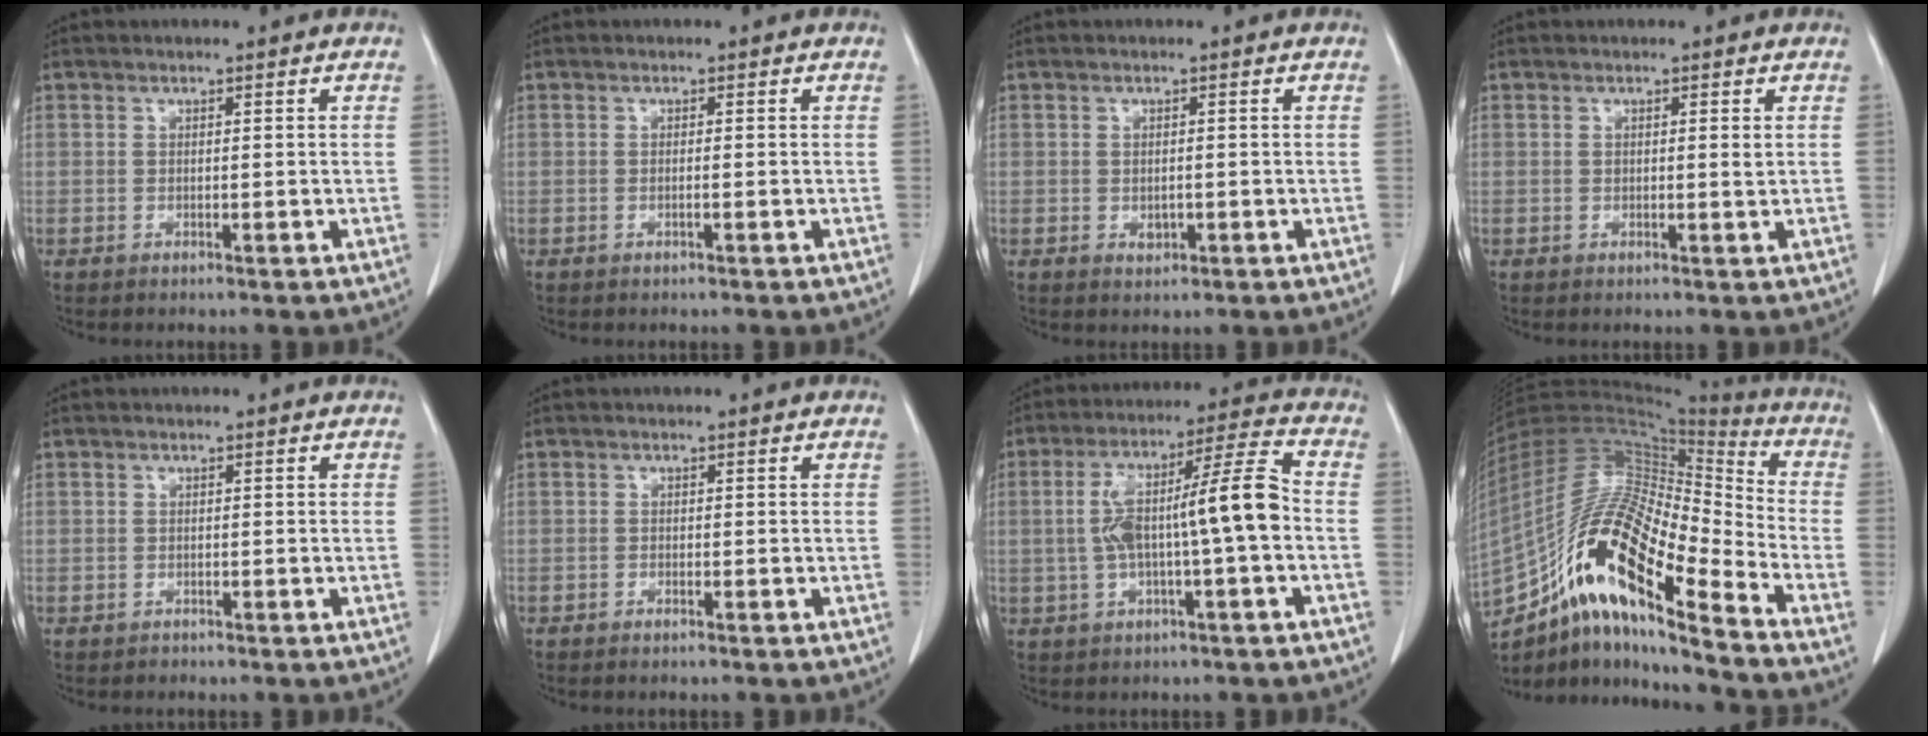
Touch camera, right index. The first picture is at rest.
{"total": 0.5, "force": [-0.2, -0.1, 0.5], "torque": [-0.009, 0.000, -0.003]}
{"total": 1.4, "force": [-0.3, 0.9, 1.0], "torque": [-0.015, -0.002, 0.001]}
{"total": 0.9, "force": [0.3, 0.0, 0.9], "torque": [-0.016, -0.002, 0.003]}
{"total": 0.8, "force": [-0.4, 0.6, -0.2], "torque": [-0.004, 0.004, -0.011]}
{"total": 0.6, "force": [-0.5, 0.1, 0.3], "torque": [-0.010, -0.001, -0.006]}
{"total": 12.6, "force": [-0.8, 1.0, 12.6], "torque": [-0.220, 0.032, -0.013]}
{"total": 22.1, "force": [-13.1, 4.2, 17.3], "torque": [-0.345, -0.001, -0.233]}